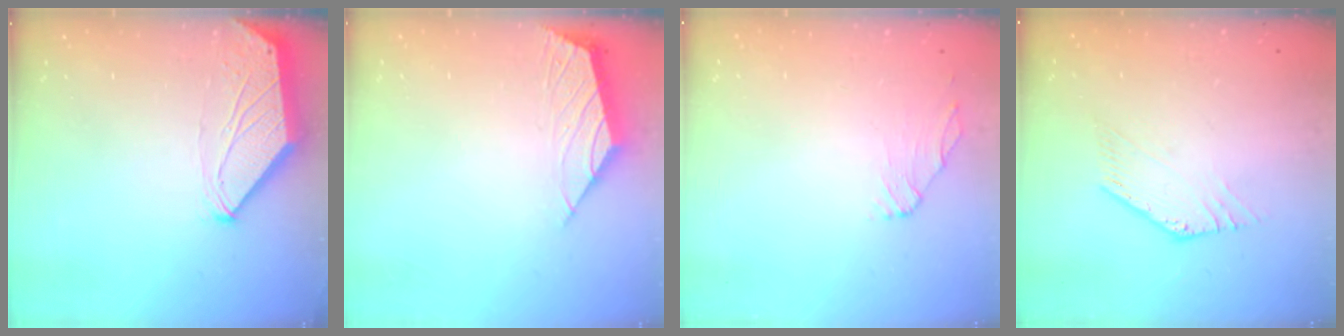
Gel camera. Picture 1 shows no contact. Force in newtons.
{"total": 2.1, "press": 2.0, "slide": 0.5}
{"total": 0.6, "press": 0.5, "slide": 0.3}
{"total": 0.0}